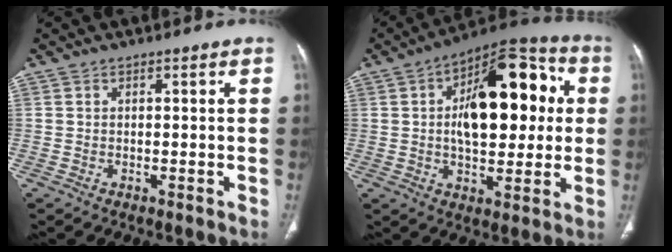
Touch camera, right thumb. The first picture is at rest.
{"total": 21.6, "force": [3.1, 11.2, 18.2], "torque": [-0.228, 0.024, 0.043]}